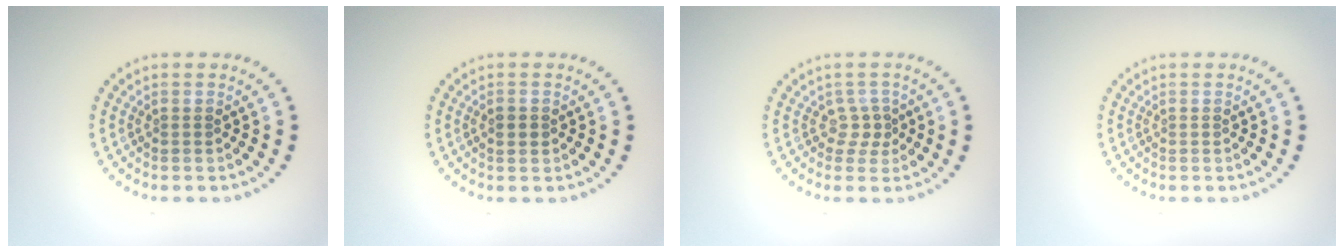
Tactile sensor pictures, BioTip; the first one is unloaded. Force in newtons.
{"total": 1.0, "press": 1.0, "slide": 0.0}
{"total": 1.6, "press": 1.1, "slide": 1.2}
{"total": 0.0}